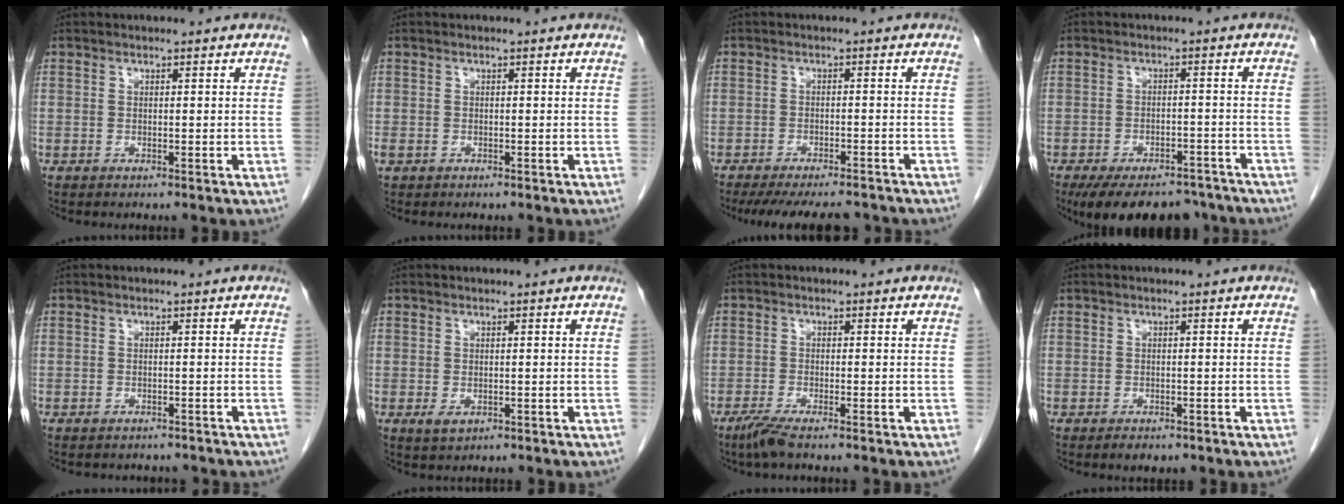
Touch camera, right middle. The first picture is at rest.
{"total": 0.7, "force": [-0.3, 0.6, 0.4], "torque": [-0.010, 0.001, -0.002]}
{"total": 12.1, "force": [-10.8, 2.6, 4.9], "torque": [-0.078, -0.005, -0.140]}
{"total": 13.5, "force": [-11.0, 5.7, 5.4], "torque": [-0.092, 0.000, -0.147]}
{"total": 4.1, "force": [-3.7, 1.6, 0.8], "torque": [-0.012, 0.001, -0.041]}
{"total": 1.5, "force": [-0.5, 0.9, 1.1], "torque": [-0.019, -0.003, -0.002]}
{"total": 2.8, "force": [-2.1, 0.0, 1.8], "torque": [-0.045, -0.008, -0.046]}
{"total": 1.8, "force": [-1.3, 0.9, 0.9], "torque": [-0.015, -0.001, -0.012]}